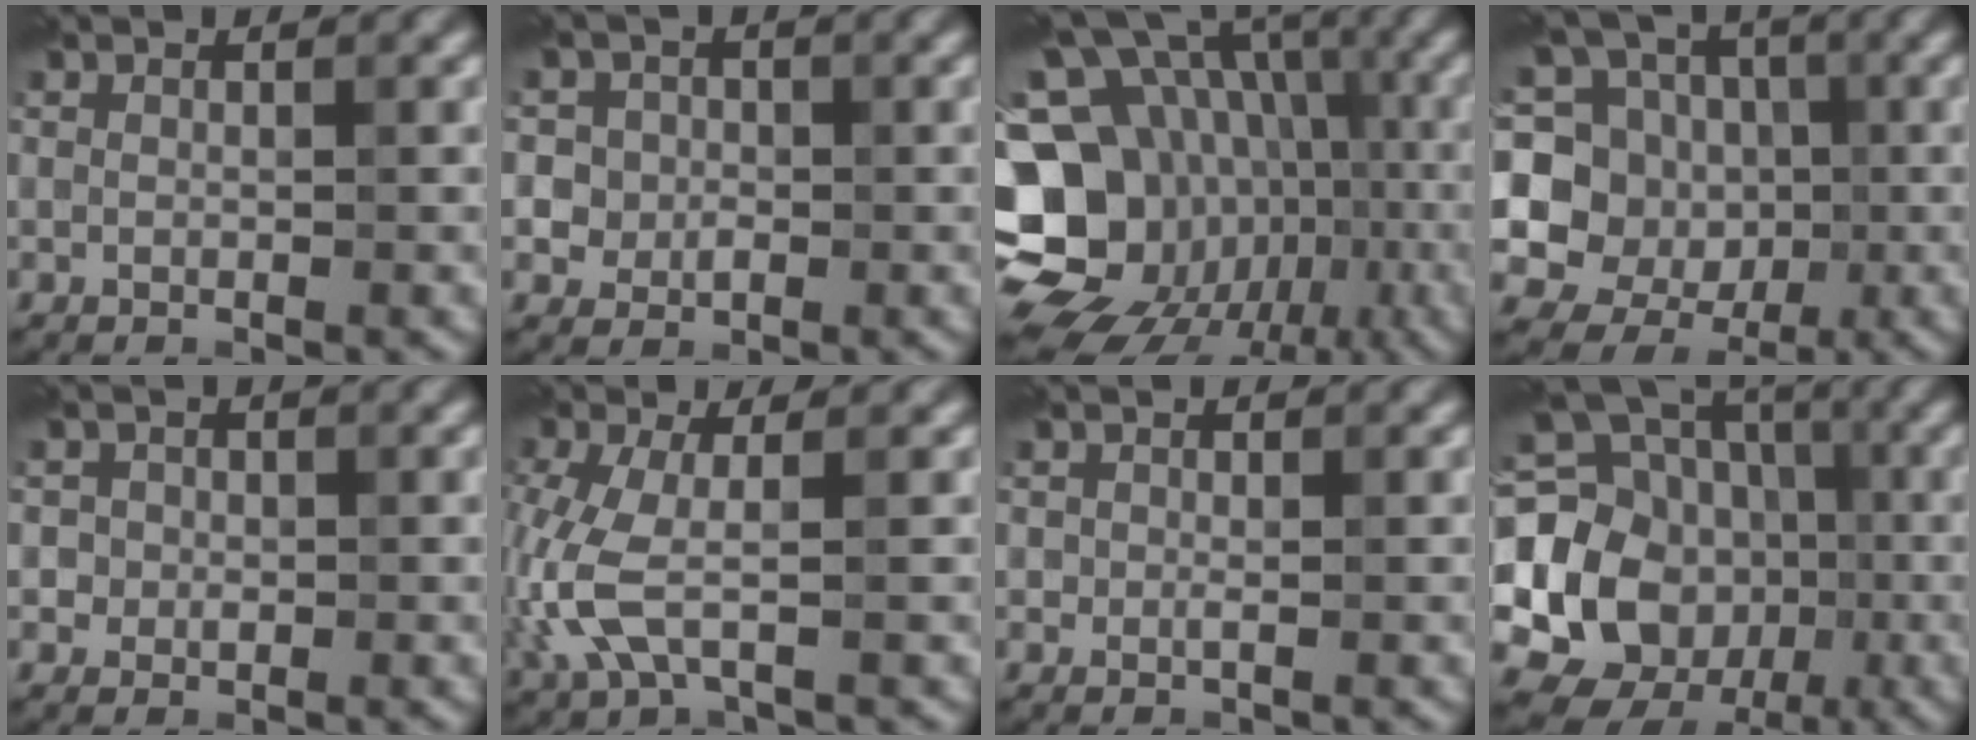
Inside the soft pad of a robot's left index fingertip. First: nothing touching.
{"total": 4.2, "force": [0.6, 3.9, 1.4], "torque": [-0.005, 0.025, -0.004]}
{"total": 20.8, "force": [-6.7, 17.2, 9.5], "torque": [-0.180, 0.000, -0.120]}
{"total": 9.9, "force": [0.1, 9.0, 4.1], "torque": [-0.085, 0.020, -0.019]}
{"total": 1.9, "force": [0.4, 1.8, 0.6], "torque": [0.007, -0.001, 0.005]}
{"total": 4.6, "force": [-0.9, 1.7, 4.2], "torque": [-0.122, -0.005, -0.022]}
{"total": 0.7, "force": [0.0, 0.5, 0.5], "torque": [-0.008, -0.002, -0.002]}
{"total": 18.6, "force": [-0.6, 16.8, 8.0], "torque": [-0.197, 0.020, -0.037]}